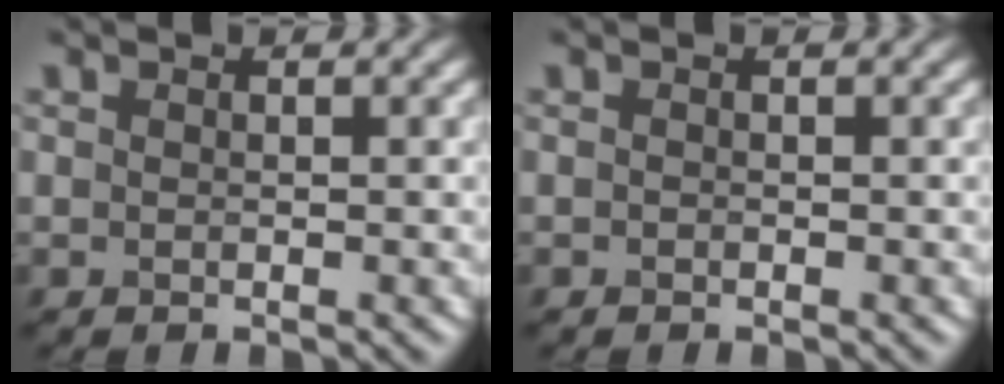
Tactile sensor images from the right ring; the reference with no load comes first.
{"total": 0.0}